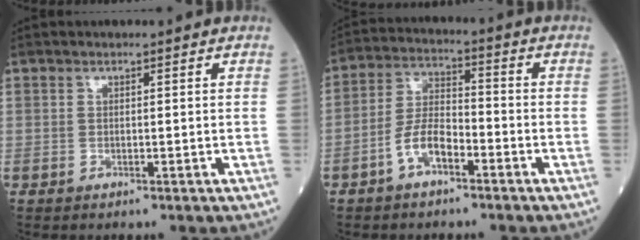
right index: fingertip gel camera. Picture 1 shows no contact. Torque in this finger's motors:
{"motor_torque": [0.59, -0.53, 0.54, 0.14]}